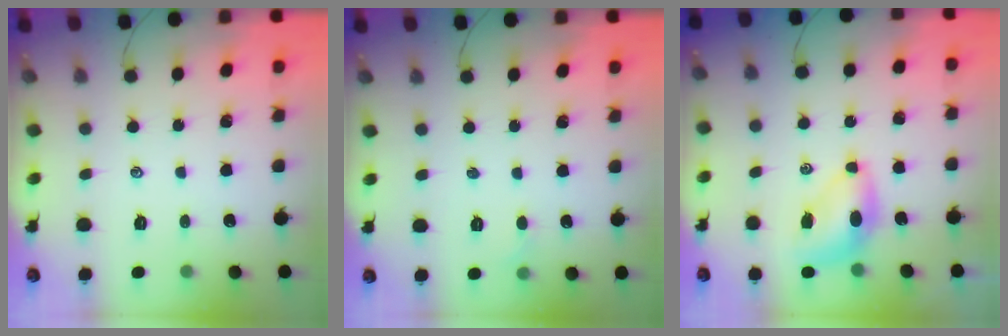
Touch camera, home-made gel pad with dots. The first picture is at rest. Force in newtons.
{"total": 2.7, "press": 2.5, "slide": 0.9}
{"total": 6.6, "press": 6.5, "slide": 1.0}